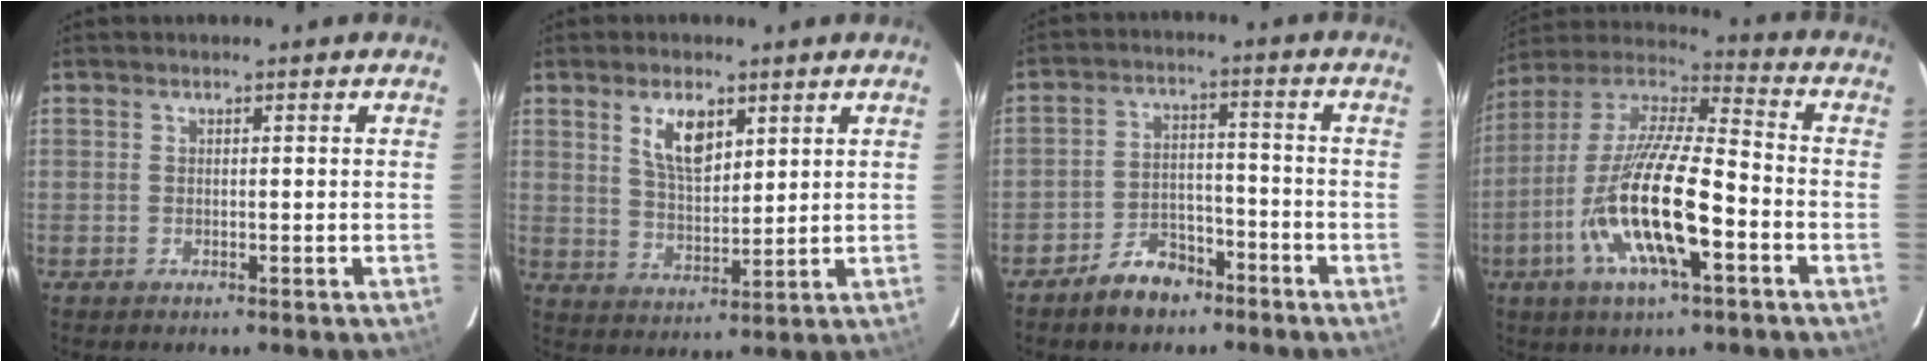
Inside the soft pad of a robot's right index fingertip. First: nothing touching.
{"total": 7.6, "force": [3.8, 3.5, 5.6], "torque": [-0.100, 0.004, 0.076]}
{"total": 7.7, "force": [-5.7, 4.3, 3.0], "torque": [-0.068, 0.023, -0.081]}
{"total": 19.8, "force": [-7.2, 4.9, 17.8], "torque": [-0.347, -0.024, -0.141]}